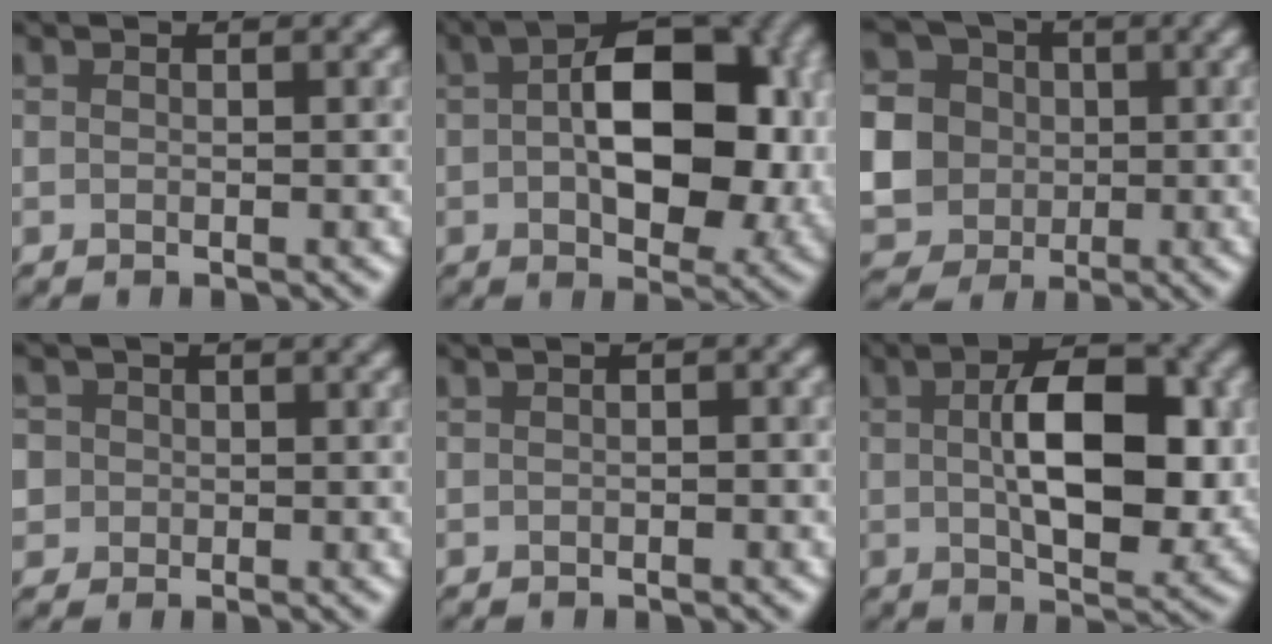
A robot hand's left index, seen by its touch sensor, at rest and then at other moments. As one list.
[{"total": 12.3, "force": [0.6, 7.2, 10.0], "torque": [-0.131, 0.004, 0.006]}, {"total": 12.2, "force": [0.1, 11.3, 4.6], "torque": [-0.146, 0.005, -0.017]}, {"total": 4.7, "force": [0.8, 4.3, 1.6], "torque": [-0.034, 0.034, -0.008]}, {"total": 1.4, "force": [0.0, 0.6, 1.2], "torque": [-0.017, 0.002, -0.002]}, {"total": 9.3, "force": [0.7, 4.6, 8.1], "torque": [-0.127, 0.002, 0.010]}]